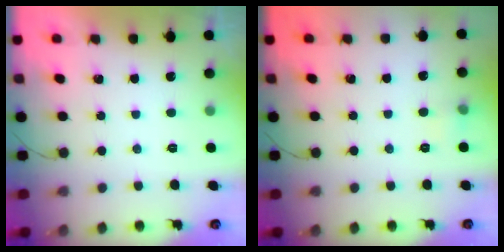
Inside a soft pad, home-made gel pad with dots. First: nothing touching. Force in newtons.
{"total": 5.5, "press": 5.3, "slide": 1.6}